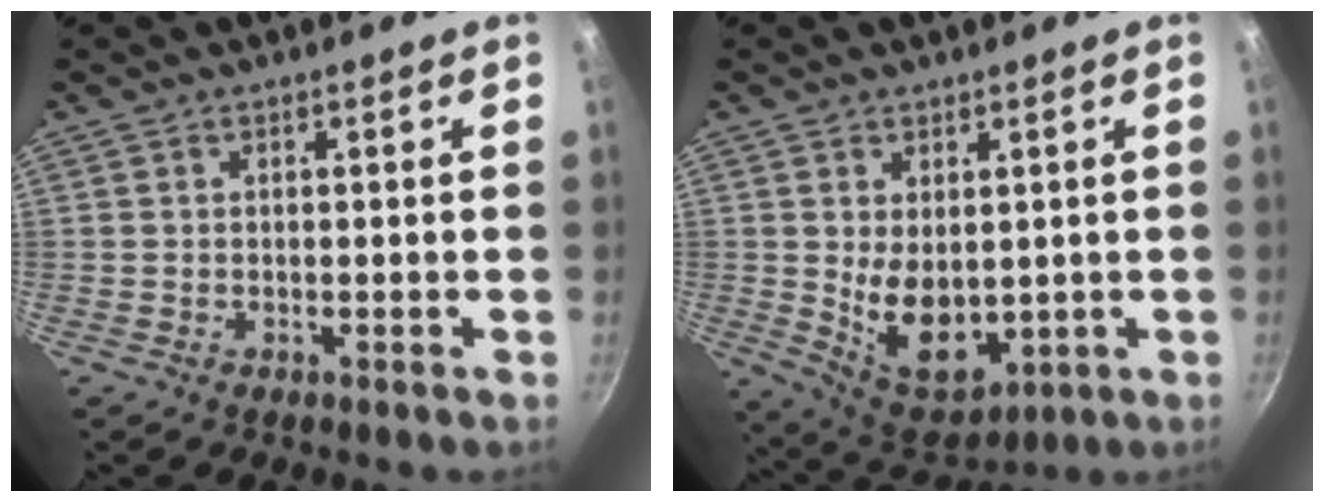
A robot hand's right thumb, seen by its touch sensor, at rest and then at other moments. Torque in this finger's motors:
{"motor_torque": [-0.39, 1.12, 1.21, 0.08, 0.08]}